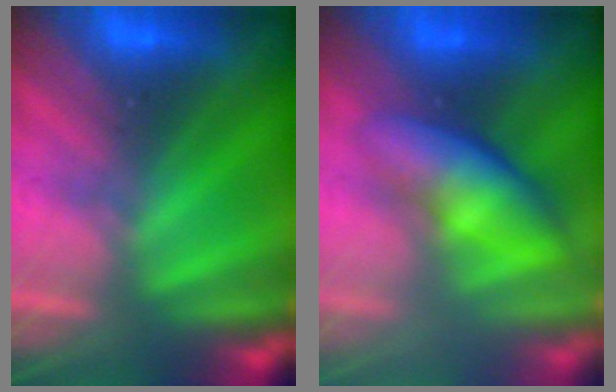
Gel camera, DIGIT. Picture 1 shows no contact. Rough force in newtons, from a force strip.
{"total": 3.4}